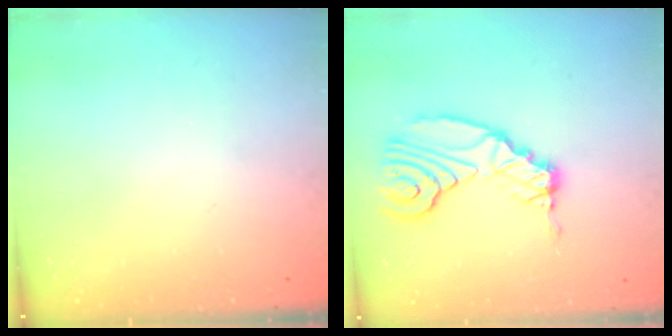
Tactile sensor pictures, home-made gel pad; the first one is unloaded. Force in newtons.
{"total": 13.9, "press": 13.9, "slide": 0.8}